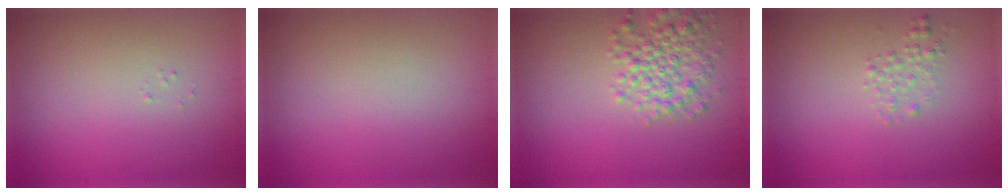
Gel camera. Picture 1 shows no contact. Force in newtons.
{"total": 0.0}
{"total": 3.9, "press": 3.9, "slide": 0.1}
{"total": 1.2, "press": 1.2, "slide": 0.1}